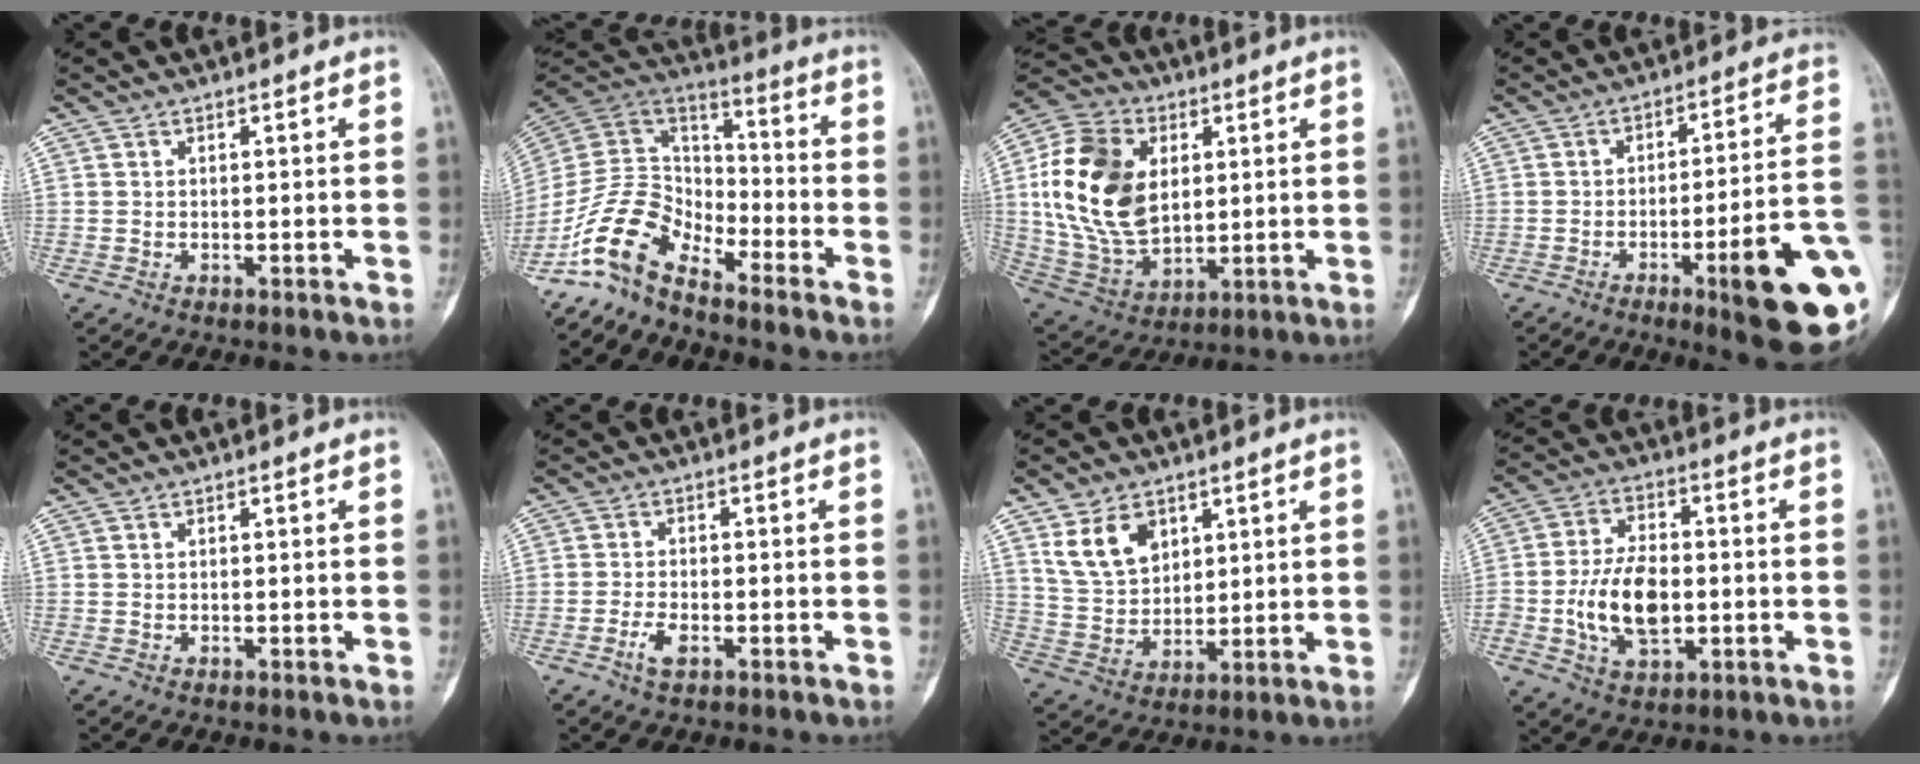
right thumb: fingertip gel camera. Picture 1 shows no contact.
{"total": 11.9, "force": [-9.2, 5.5, 5.2], "torque": [-0.093, 0.094, -0.191]}
{"total": 20.4, "force": [3.5, 13.9, 14.6], "torque": [-0.268, -0.007, 0.071]}
{"total": 18.6, "force": [-6.1, 3.0, 17.3], "torque": [-0.189, 0.021, -0.077]}
{"total": 0.0}
{"total": 3.2, "force": [-1.6, 1.4, 2.4], "torque": [-0.052, 0.009, -0.030]}
{"total": 9.9, "force": [5.1, 6.6, 5.3], "torque": [-0.082, -0.025, 0.110]}
{"total": 12.1, "force": [-1.9, 7.2, 9.6], "torque": [-0.163, 0.012, -0.031]}